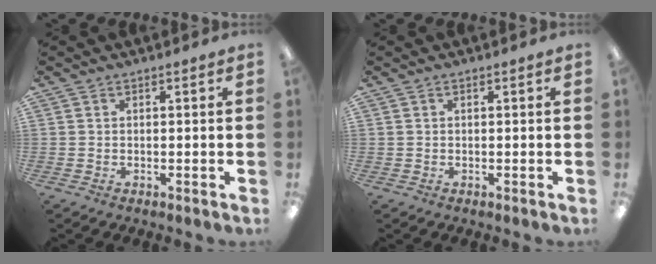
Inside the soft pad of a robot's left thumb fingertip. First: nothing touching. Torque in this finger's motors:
{"motor_torque": [0.00, 0.05, -0.11, 0.00, 0.00]}